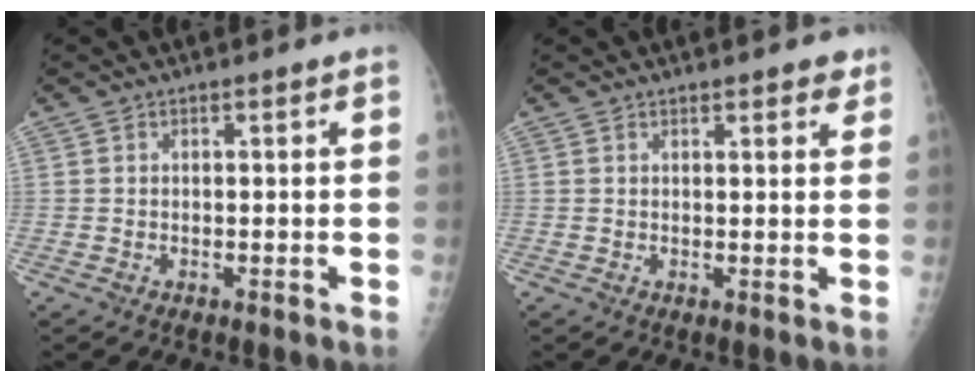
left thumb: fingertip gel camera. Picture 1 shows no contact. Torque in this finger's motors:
{"motor_torque": [-0.18, -0.28, 0.00, -0.04, 0.04]}